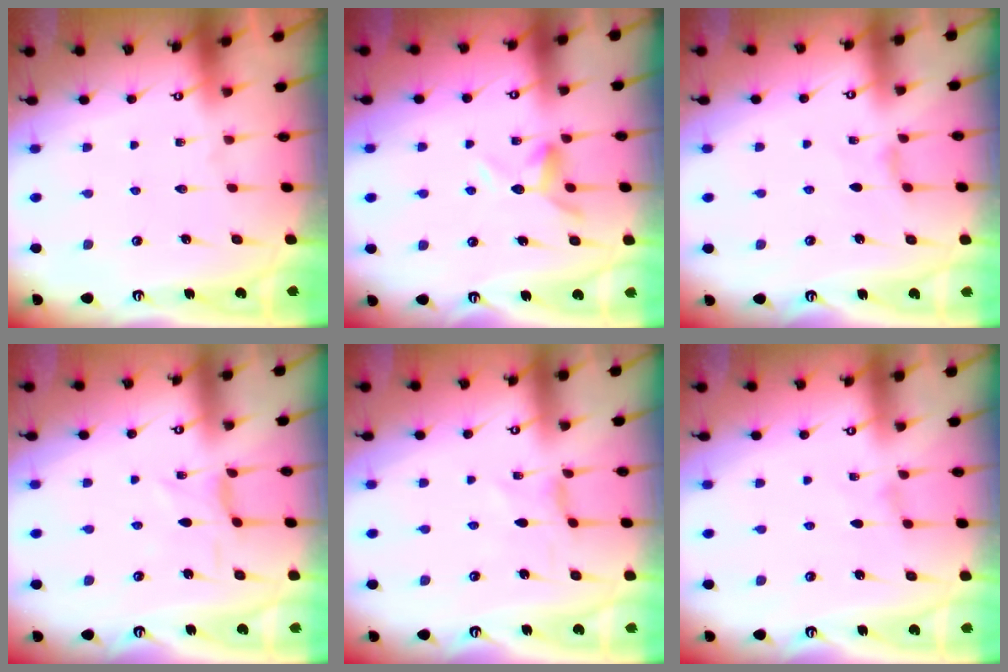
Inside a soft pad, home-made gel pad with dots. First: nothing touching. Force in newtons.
{"total": 6.9, "press": 6.9, "slide": 0.9}
{"total": 2.0, "press": 1.9, "slide": 0.5}
{"total": 1.1, "press": 1.0, "slide": 0.4}
{"total": 0.0}
{"total": 0.5, "press": 0.5, "slide": 0.1}